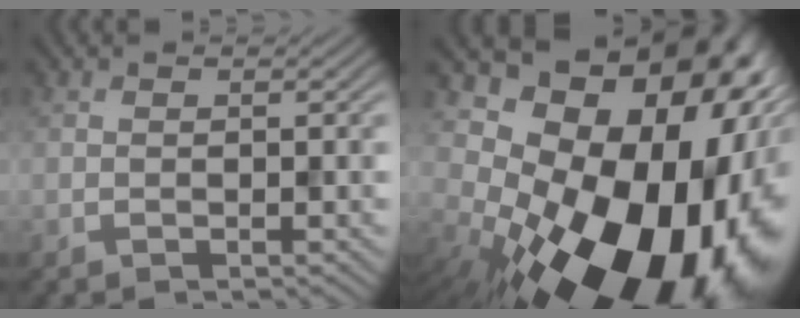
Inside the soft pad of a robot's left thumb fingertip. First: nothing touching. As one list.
[{"total": 22.4, "force": [-2.0, 15.9, 15.6], "torque": [-0.283, -0.048, -0.018]}]